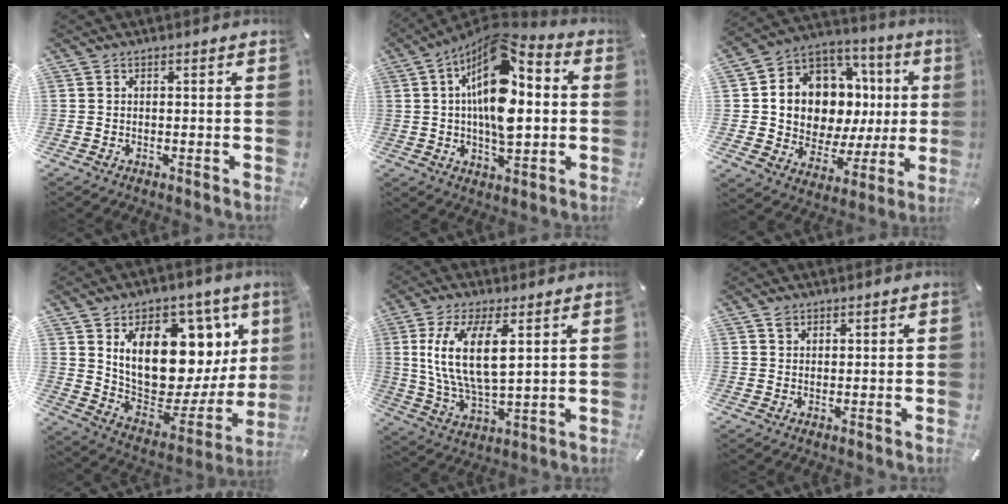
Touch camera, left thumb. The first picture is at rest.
{"total": 17.8, "force": [3.2, 9.1, 14.9], "torque": [-0.265, -0.021, 0.048]}
{"total": 12.3, "force": [3.1, 10.3, 6.0], "torque": [-0.105, -0.049, 0.069]}
{"total": 20.9, "force": [7.4, 13.0, 14.7], "torque": [-0.233, -0.071, 0.135]}
{"total": 13.5, "force": [4.1, 5.8, 11.4], "torque": [-0.247, -0.009, 0.071]}
{"total": 1.7, "force": [1.1, 1.2, 0.3], "torque": [0.002, -0.003, 0.020]}